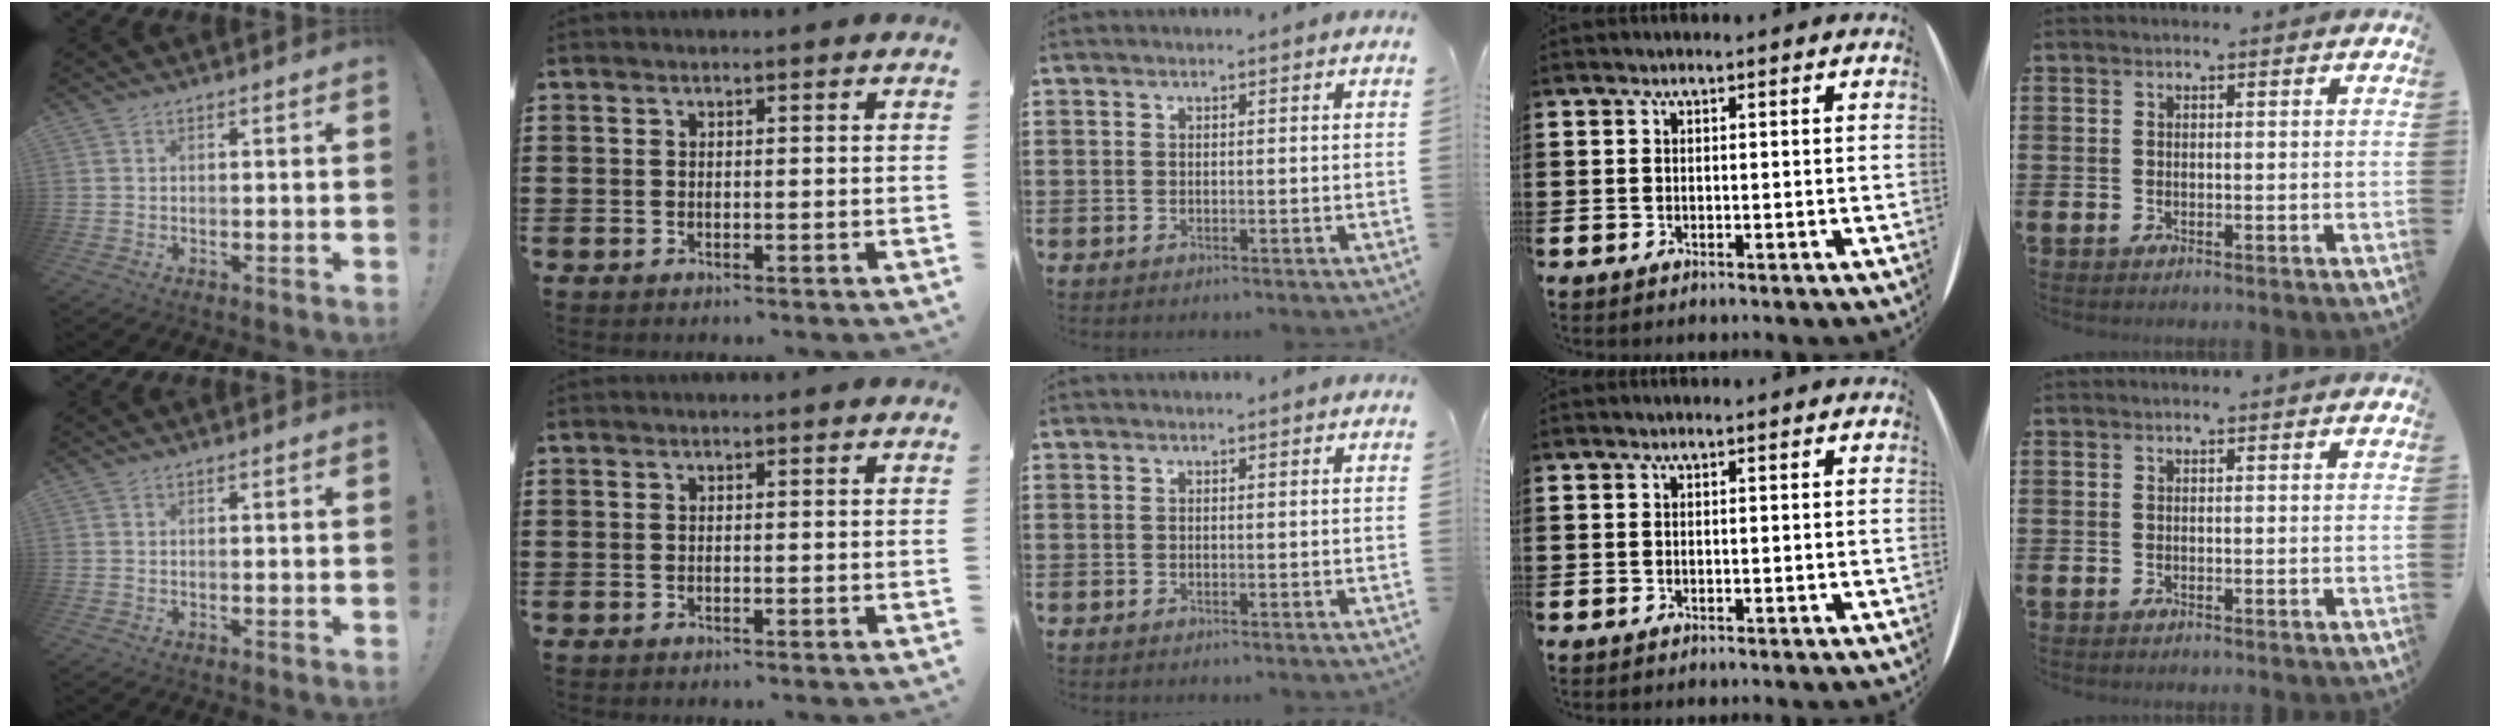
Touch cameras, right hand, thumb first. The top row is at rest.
{}